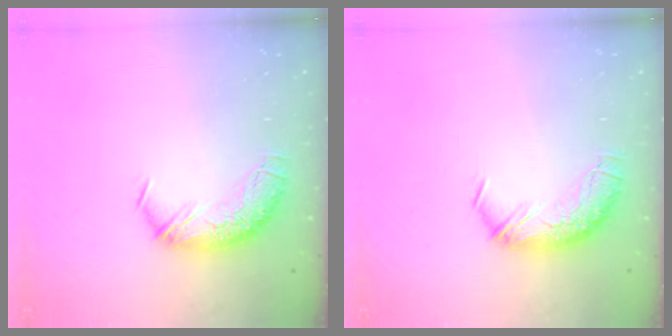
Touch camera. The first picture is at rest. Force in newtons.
{"total": 0.0}